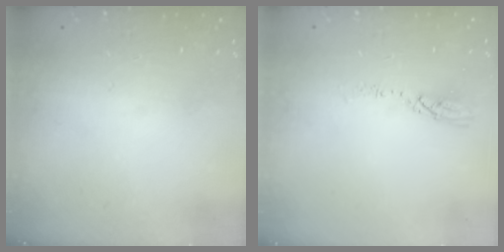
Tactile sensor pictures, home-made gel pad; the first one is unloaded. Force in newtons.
{"total": 3.7, "press": 3.7, "slide": 0.2}